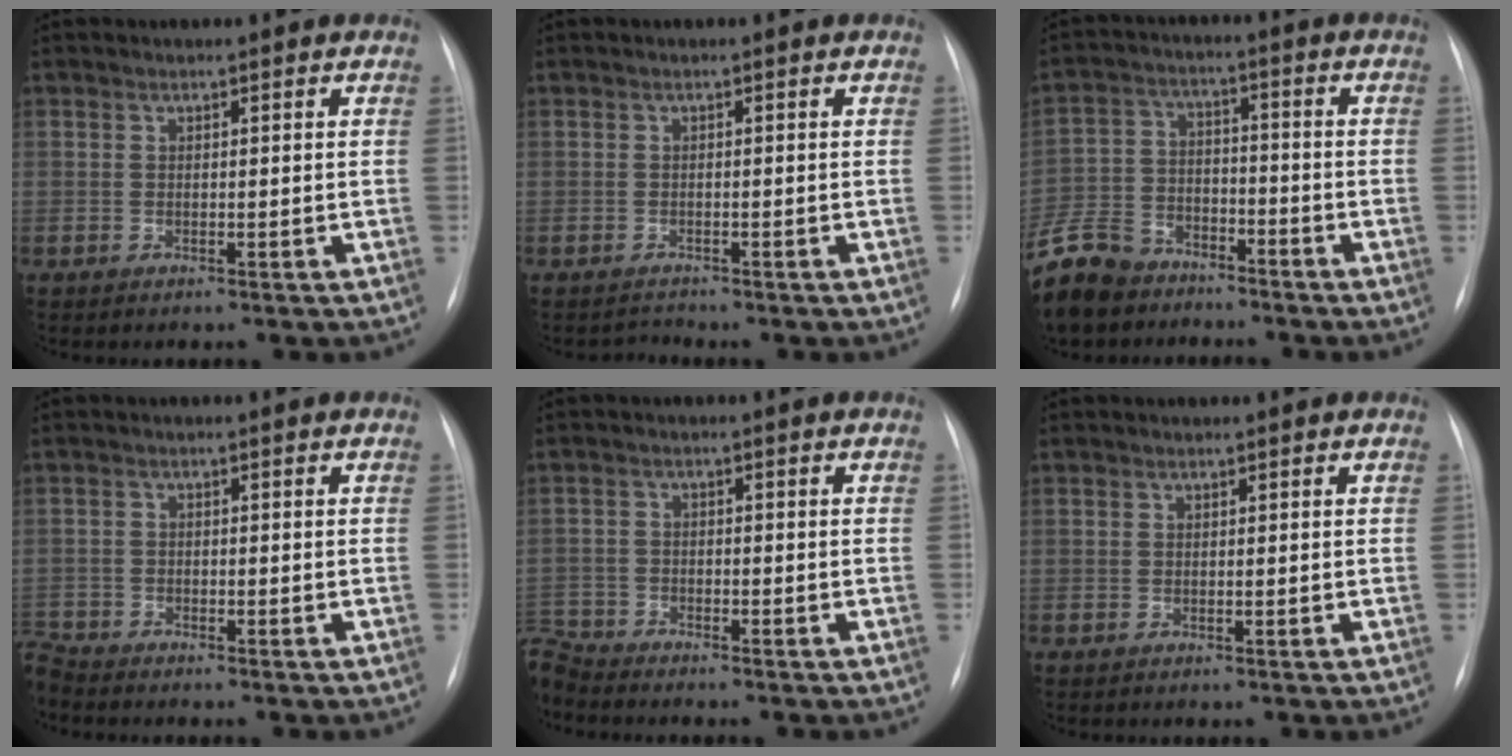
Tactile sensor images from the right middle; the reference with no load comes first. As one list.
[{"total": 1.0, "force": [-0.8, 0.0, -0.5], "torque": [0.012, -0.008, -0.011]}, {"total": 16.2, "force": [-12.1, 9.0, 5.8], "torque": [-0.170, 0.000, -0.218]}, {"total": 3.4, "force": [-3.3, 0.2, 0.2], "torque": [0.001, -0.015, -0.062]}, {"total": 5.4, "force": [-5.4, 0.4, 0.1], "torque": [0.000, -0.007, -0.104]}, {"total": 0.0}]